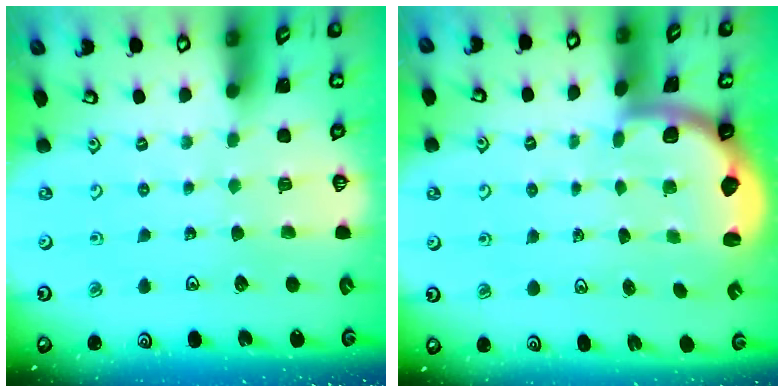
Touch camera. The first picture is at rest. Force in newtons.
{"total": 2.1, "press": 2.0, "slide": 0.5}